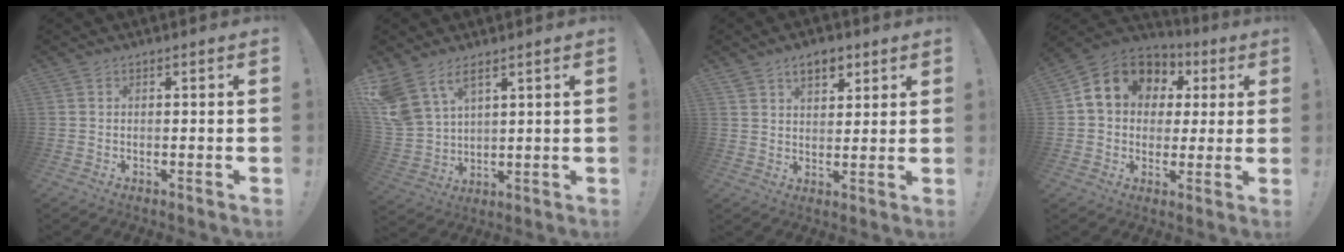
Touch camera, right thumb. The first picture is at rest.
{"total": 9.6, "force": [6.5, 5.0, 5.0], "torque": [-0.122, -0.037, 0.132]}
{"total": 7.8, "force": [4.6, 4.7, 4.2], "torque": [-0.056, -0.014, 0.082]}
{"total": 13.1, "force": [4.8, 10.7, 5.9], "torque": [-0.084, -0.022, 0.093]}